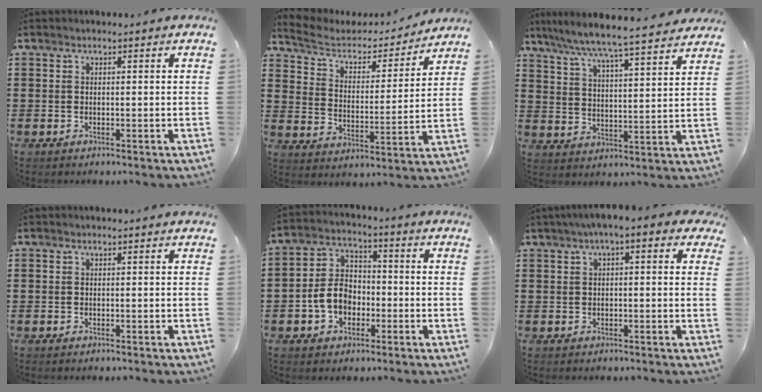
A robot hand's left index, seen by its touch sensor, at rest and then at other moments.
{"total": 4.8, "force": [4.1, 1.8, 1.7], "torque": [-0.058, -0.028, 0.063]}
{"total": 5.9, "force": [5.5, -0.6, 2.1], "torque": [-0.066, -0.039, 0.087]}
{"total": 0.0}
{"total": 6.6, "force": [-2.1, 5.0, 3.8], "torque": [-0.095, 0.011, -0.044]}
{"total": 2.4, "force": [0.4, 0.7, 2.2], "torque": [-0.042, 0.006, 0.003]}